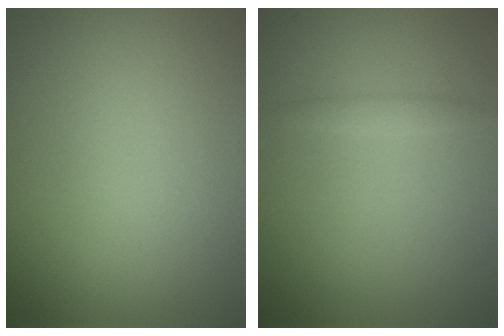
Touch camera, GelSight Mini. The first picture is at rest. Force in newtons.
{"total": 1.0, "press": 1.0, "slide": 0.0}